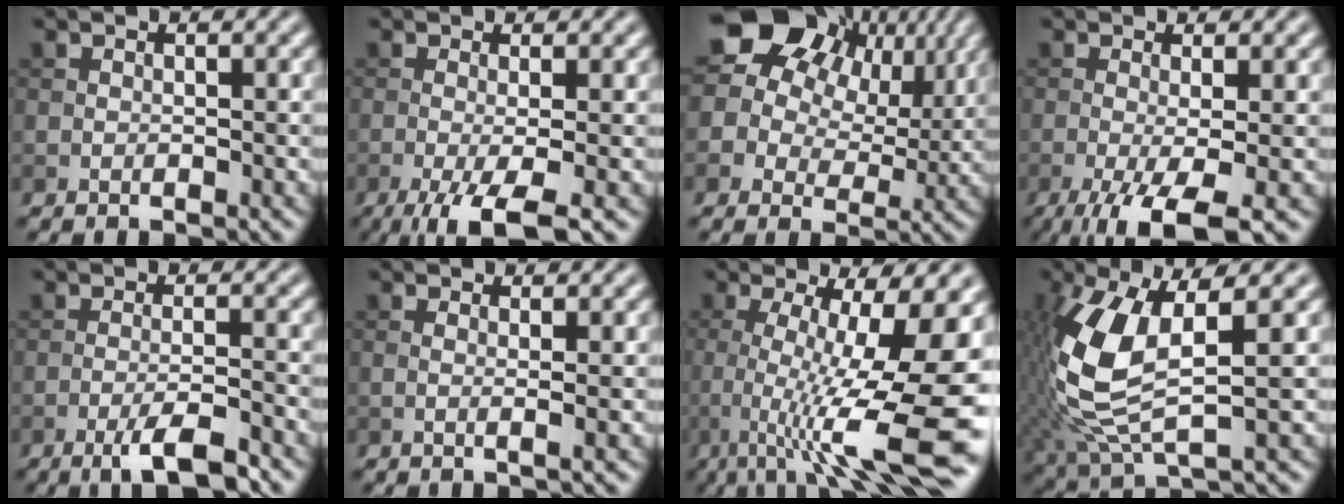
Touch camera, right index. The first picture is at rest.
{"total": 6.0, "force": [-2.7, 1.3, 5.2], "torque": [-0.077, -0.002, -0.051]}
{"total": 15.5, "force": [7.9, 10.4, 8.3], "torque": [-0.175, 0.052, 0.116]}
{"total": 6.8, "force": [-3.0, 1.6, 6.0], "torque": [-0.095, -0.008, -0.050]}
{"total": 4.0, "force": [-2.4, 0.6, 3.1], "torque": [-0.054, 0.001, -0.047]}
{"total": 1.5, "force": [0.2, 0.4, 1.4], "torque": [-0.022, 0.001, -0.004]}
{"total": 14.4, "force": [-2.4, 3.7, 13.7], "torque": [-0.202, -0.001, -0.036]}
{"total": 9.7, "force": [1.2, 3.7, 8.9], "torque": [-0.205, -0.003, 0.024]}